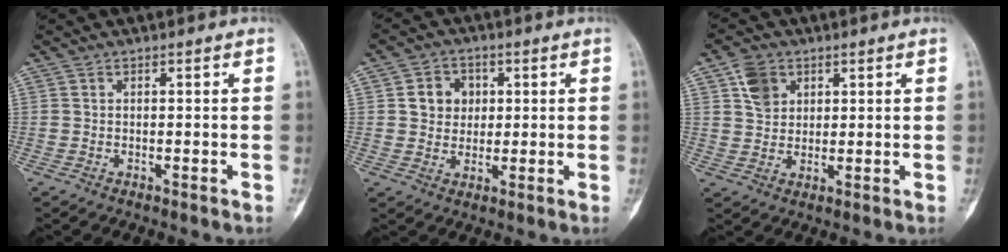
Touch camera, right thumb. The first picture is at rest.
{"total": 6.1, "force": [1.3, 5.3, 2.8], "torque": [-0.013, 0.000, 0.019]}
{"total": 5.5, "force": [2.5, 4.3, 2.5], "torque": [-0.025, -0.007, 0.047]}